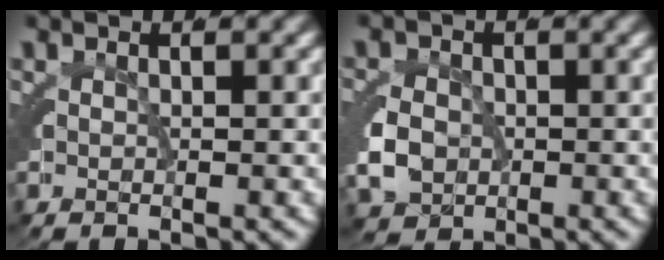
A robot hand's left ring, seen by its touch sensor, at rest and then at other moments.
{"total": 2.9, "force": [-0.8, 2.3, 1.5], "torque": [-0.037, -0.010, -0.010]}